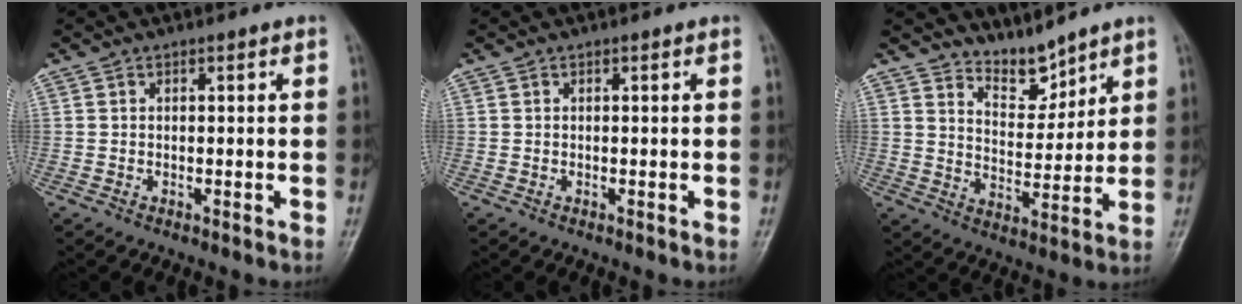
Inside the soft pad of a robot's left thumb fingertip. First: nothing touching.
{"total": 0.0}
{"total": 6.2, "force": [5.8, 2.0, 1.1], "torque": [0.004, -0.058, 0.115]}